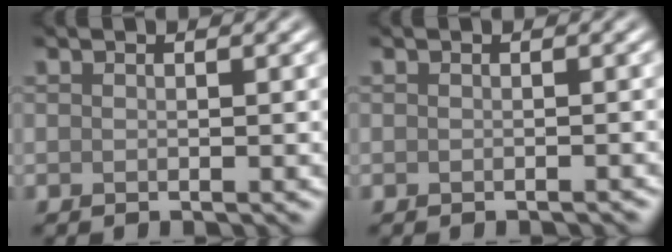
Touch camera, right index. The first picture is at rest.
{"total": 0.7, "force": [-0.7, 0.1, 0.2], "torque": [-0.002, -0.001, -0.009]}